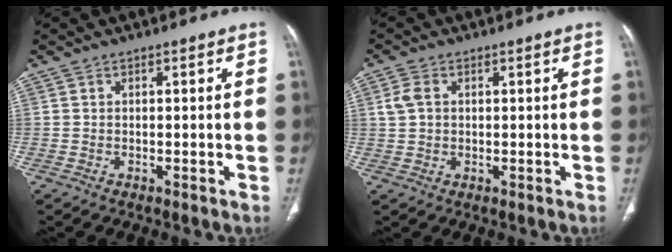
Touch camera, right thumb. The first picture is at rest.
{"total": 3.4, "force": [0.8, 2.5, 2.2], "torque": [-0.051, 0.007, 0.019]}